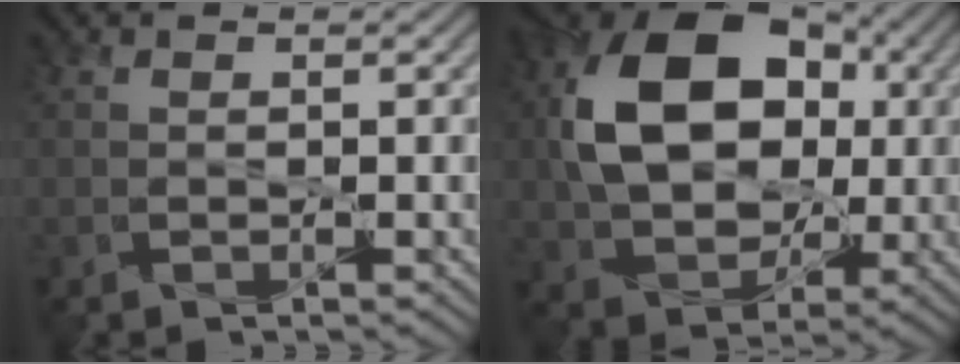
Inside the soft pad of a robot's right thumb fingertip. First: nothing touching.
{"total": 14.8, "force": [1.5, 10.6, 10.3], "torque": [-0.200, 0.011, 0.032]}